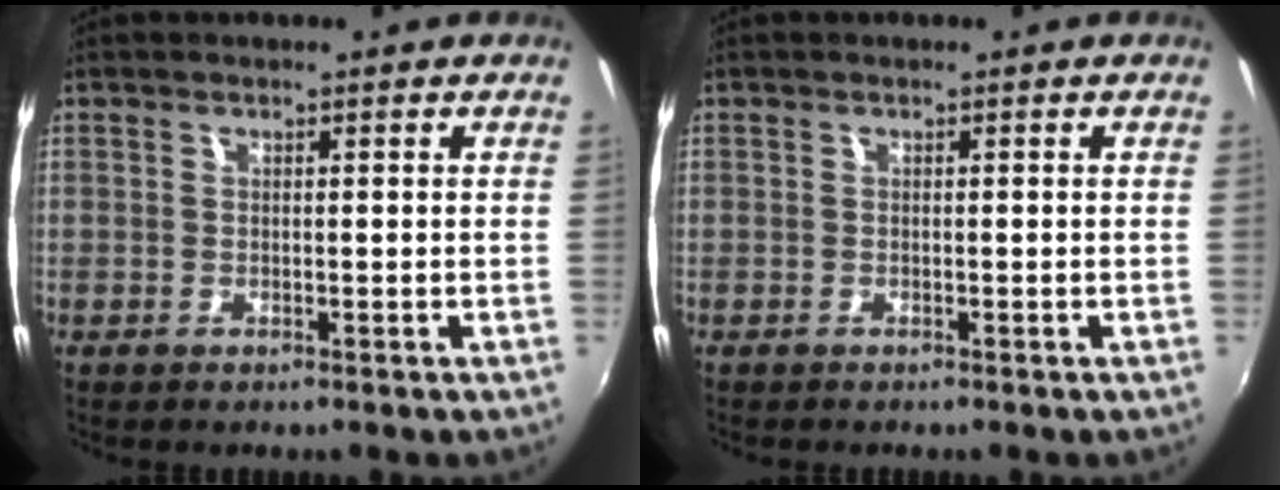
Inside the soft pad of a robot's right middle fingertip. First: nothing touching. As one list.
[{"total": 0.0}]